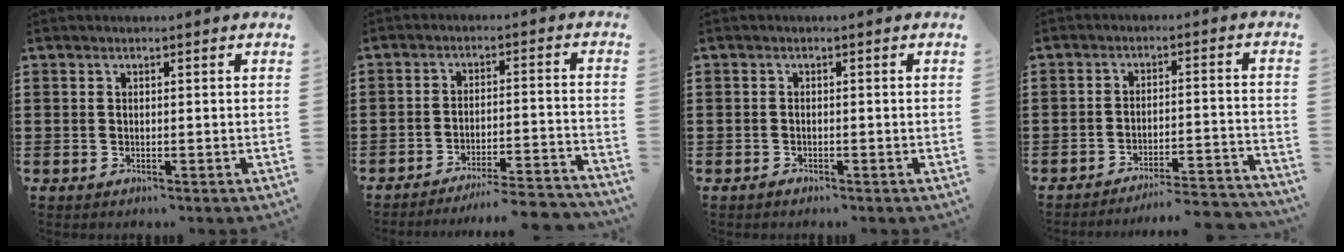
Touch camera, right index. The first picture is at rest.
{"total": 5.2, "force": [-4.9, -0.5, 1.6], "torque": [-0.029, -0.016, -0.099]}
{"total": 0.8, "force": [-0.7, 0.4, 0.1], "torque": [-0.003, 0.001, -0.015]}
{"total": 4.5, "force": [-4.3, -0.3, 1.2], "torque": [-0.026, -0.012, -0.089]}